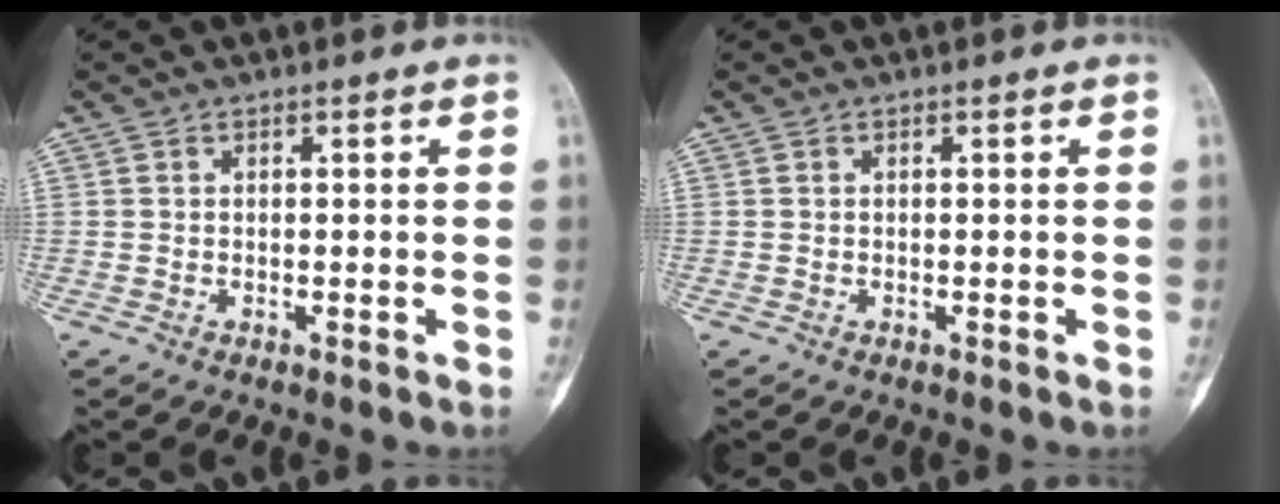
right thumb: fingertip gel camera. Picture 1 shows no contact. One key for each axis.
{"total": 0.0}